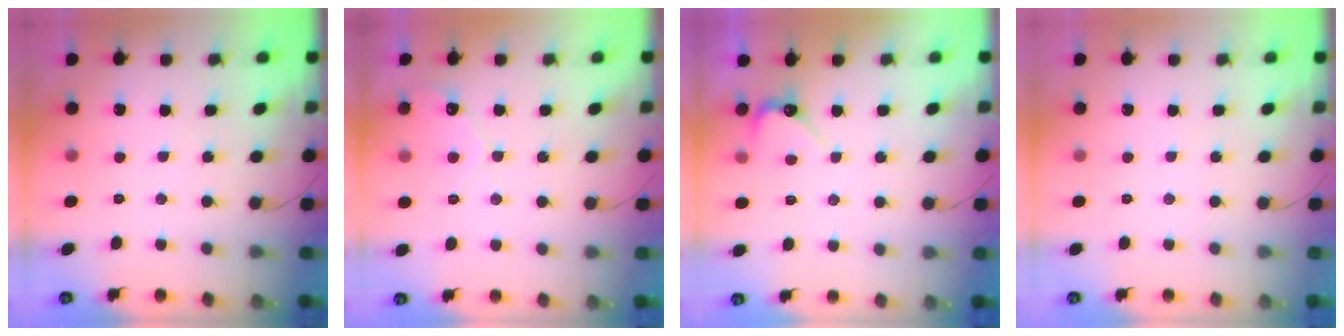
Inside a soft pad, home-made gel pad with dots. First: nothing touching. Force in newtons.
{"total": 4.1, "press": 4.1, "slide": 0.3}
{"total": 2.9, "press": 2.9, "slide": 0.3}
{"total": 0.0}